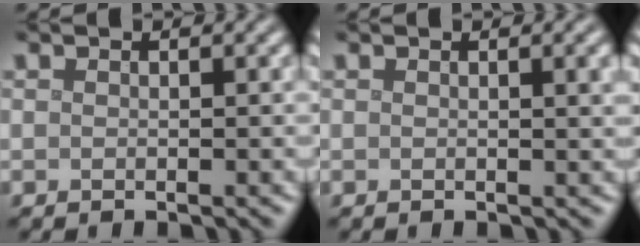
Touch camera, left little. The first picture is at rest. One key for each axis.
{"total": 2.0, "fx": 0.5, "fy": 0.6, "fz": 1.8, "tx": -0.015, "ty": 0.005, "tz": 0.005}